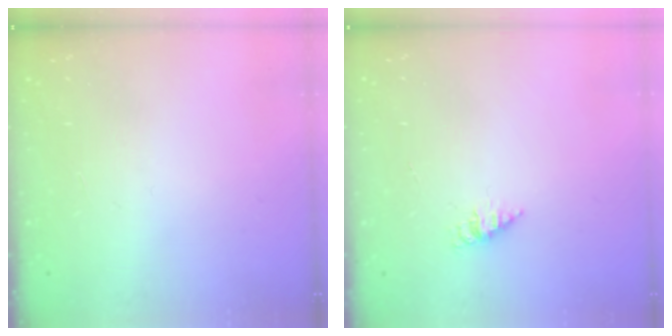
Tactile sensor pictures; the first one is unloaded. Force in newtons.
{"total": 1.1, "press": 1.1, "slide": 0.2}